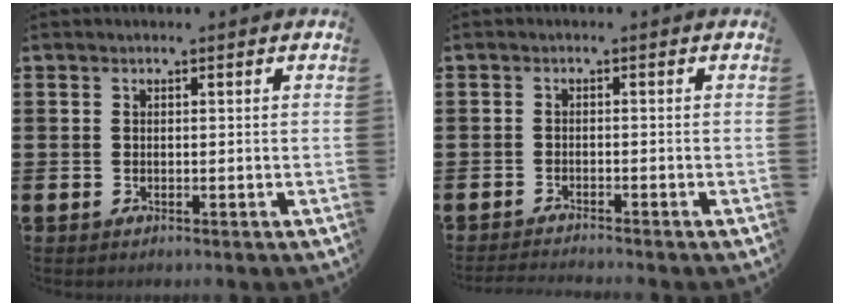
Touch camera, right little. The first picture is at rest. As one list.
[{"total": 1.2, "force": [-1.2, -0.2, 0.2], "torque": [-0.003, -0.001, -0.023]}]